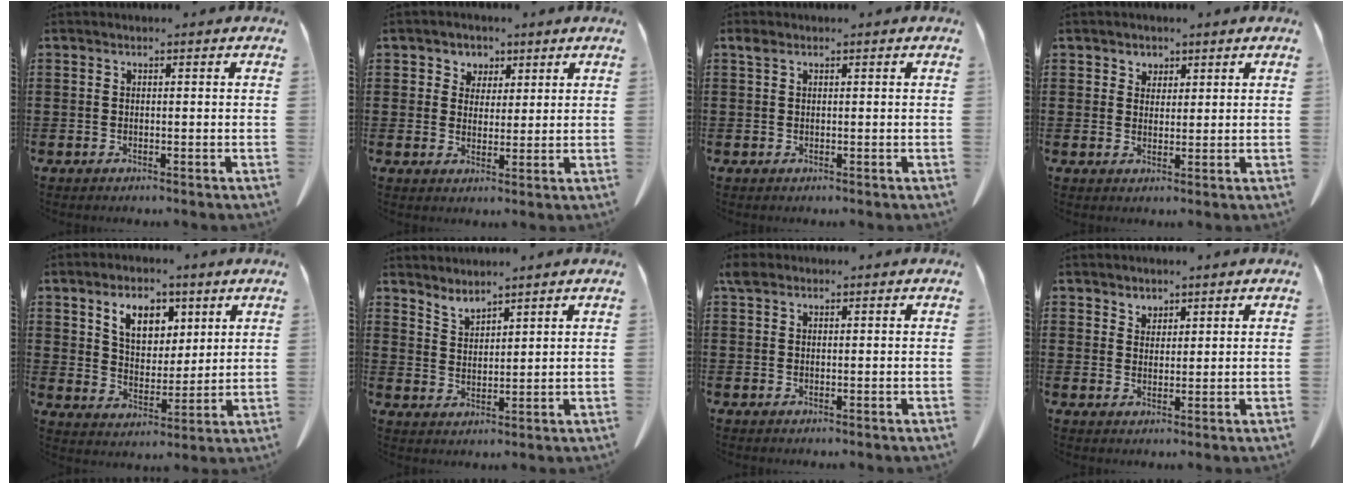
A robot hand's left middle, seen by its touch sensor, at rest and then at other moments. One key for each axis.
{"total": 3.5, "fx": 2.1, "fy": 2.8, "fz": 0.0, "tx": -0.011, "ty": 0.003, "tz": 0.036}
{"total": 1.5, "fx": 0.9, "fy": 1.0, "fz": 0.7, "tx": -0.019, "ty": 0.001, "tz": 0.018}
{"total": 2.2, "fx": 1.7, "fy": 1.5, "fz": 0.1, "tx": -0.010, "ty": 0.007, "tz": 0.032}
{"total": 7.5, "fx": 4.4, "fy": 4.9, "fz": 3.6, "tx": -0.070, "ty": 0.005, "tz": 0.077}
{"total": 3.2, "fx": 3.2, "fy": 0.1, "fz": 0.1, "tx": -0.010, "ty": -0.014, "tz": 0.061}
{"total": 1.7, "fx": 1.2, "fy": 1.0, "fz": 0.6, "tx": -0.017, "ty": 0.003, "tz": 0.024}
{"total": 2.2, "fx": 2.0, "fy": 1.0, "fz": 0.0, "tx": -0.006, "ty": 0.002, "tz": 0.040}